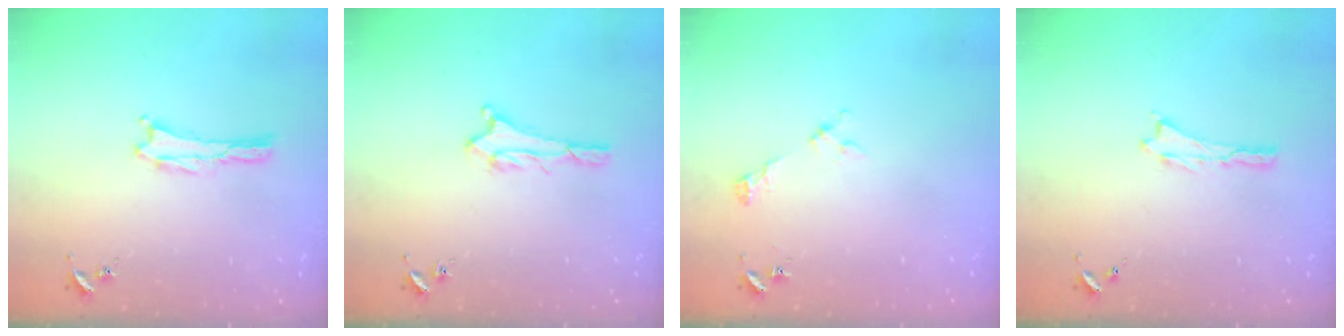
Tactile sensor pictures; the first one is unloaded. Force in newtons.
{"total": 1.6, "press": 1.6, "slide": 0.1}
{"total": 2.2, "press": 2.2, "slide": 0.3}
{"total": 0.0}